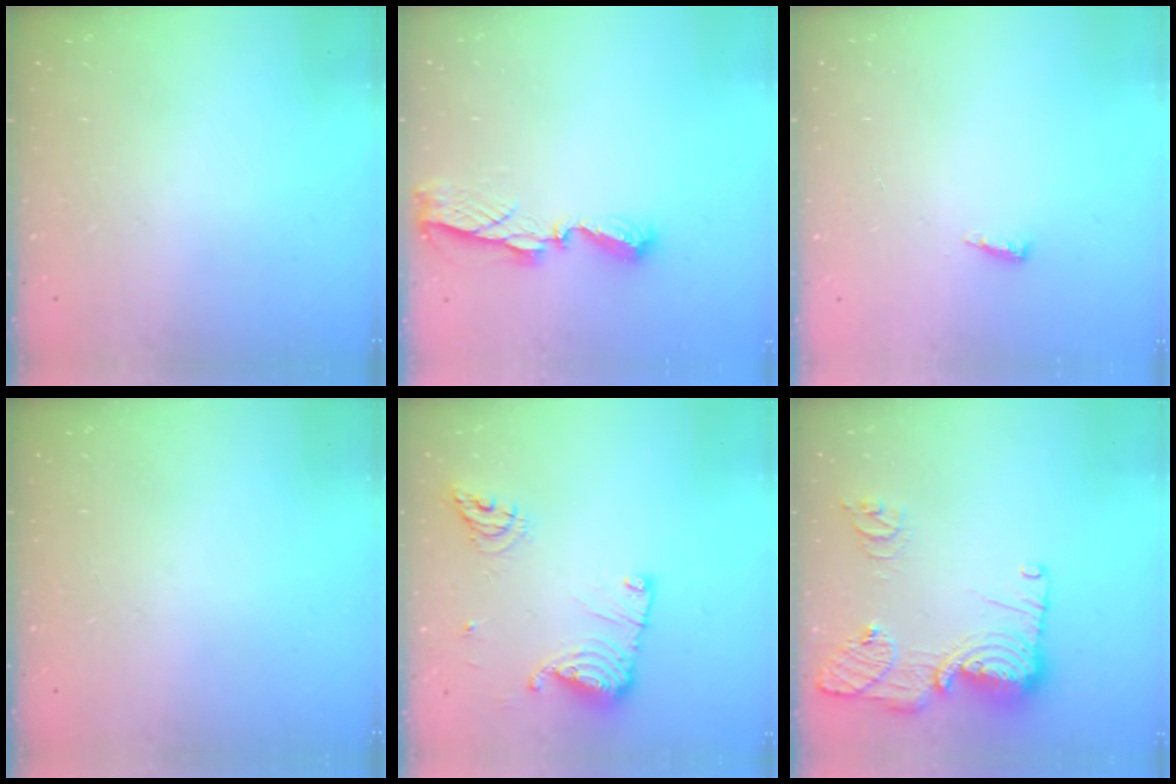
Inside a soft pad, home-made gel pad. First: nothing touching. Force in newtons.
{"total": 6.9, "press": 6.9, "slide": 0.6}
{"total": 5.0, "press": 4.9, "slide": 0.9}
{"total": 0.0}
{"total": 13.5, "press": 13.4, "slide": 1.2}
{"total": 16.2, "press": 16.2, "slide": 1.7}